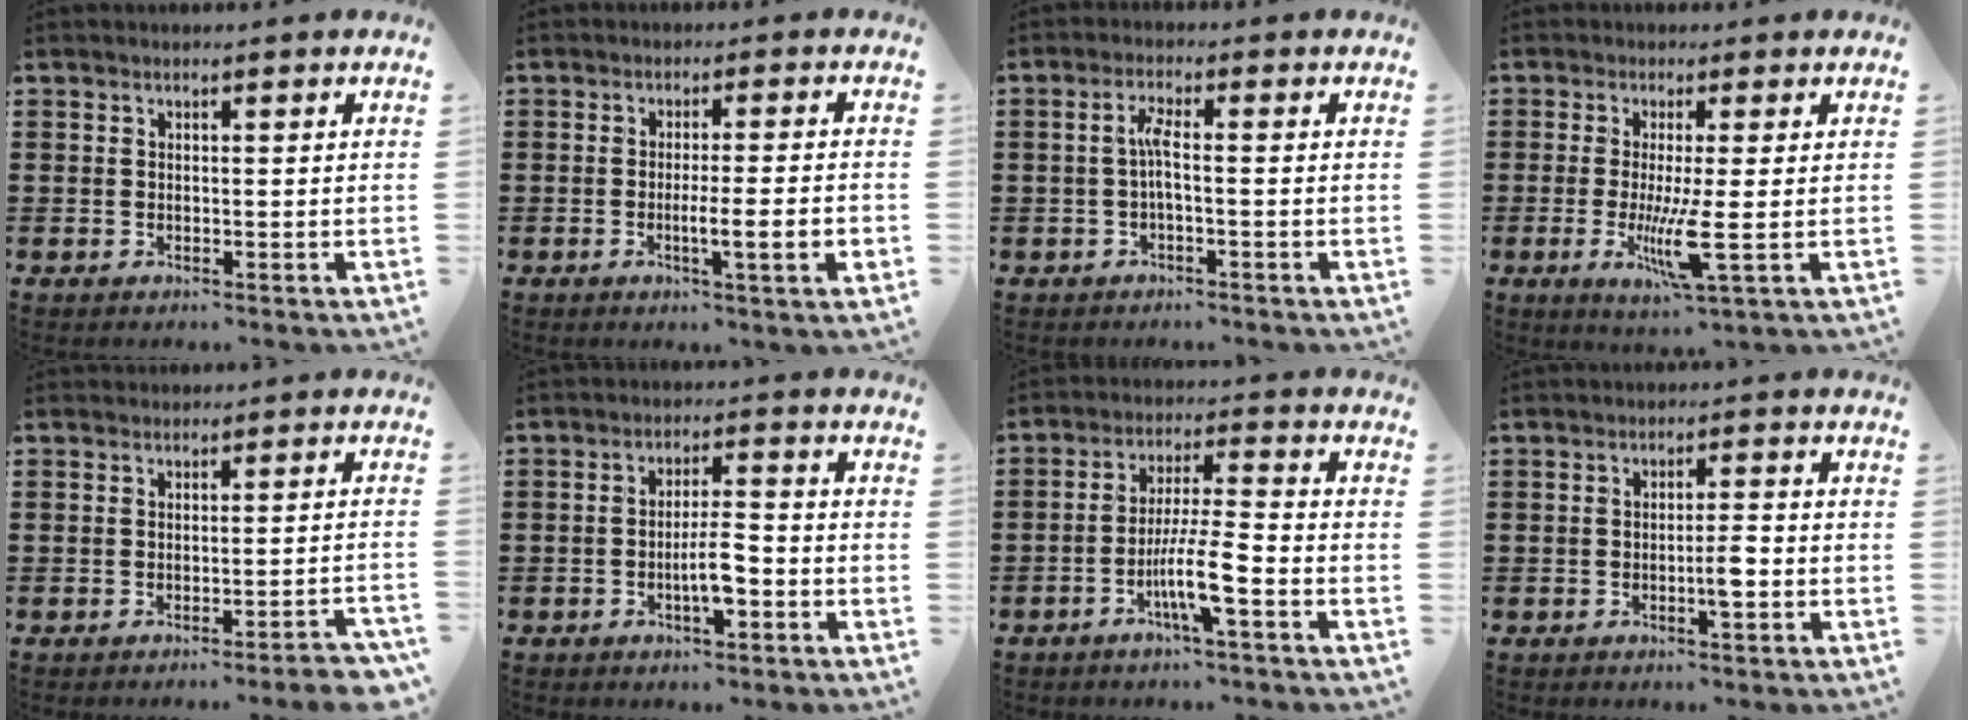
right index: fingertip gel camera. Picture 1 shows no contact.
{"total": 5.3, "force": [-1.6, 0.1, 5.1], "torque": [-0.083, -0.009, -0.027]}
{"total": 3.1, "force": [-0.6, 0.3, 3.0], "torque": [-0.064, -0.002, -0.016]}
{"total": 6.8, "force": [-1.2, 0.2, 6.7], "torque": [-0.136, -0.027, -0.025]}
{"total": 2.2, "force": [-1.9, -0.2, 1.1], "torque": [-0.019, -0.004, -0.038]}
{"total": 5.3, "force": [-1.8, 1.4, 4.8], "torque": [-0.095, 0.000, -0.036]}
{"total": 8.2, "force": [-3.6, 0.8, 7.3], "torque": [-0.148, -0.011, -0.070]}
{"total": 3.4, "force": [-1.1, 0.5, 3.2], "torque": [-0.055, 0.003, -0.020]}